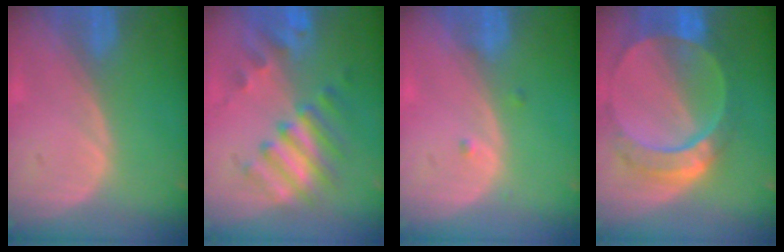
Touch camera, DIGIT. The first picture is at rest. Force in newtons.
{"total": 7.9, "press": 7.6, "slide": 2.1}
{"total": 0.8, "press": 0.8, "slide": 0.2}
{"total": 10.1, "press": 8.6, "slide": 5.4}